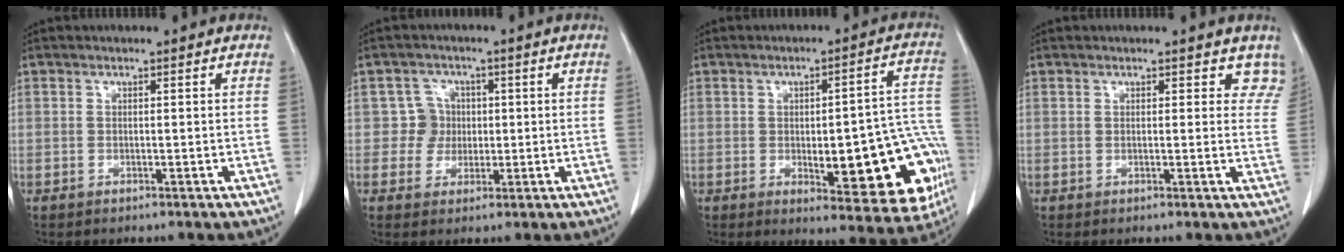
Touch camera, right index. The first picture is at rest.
{"total": 4.1, "force": [0.2, 4.0, 0.1], "torque": [0.009, 0.015, 0.004]}
{"total": 19.1, "force": [-4.3, 5.5, 17.7], "torque": [-0.140, 0.030, -0.030]}
{"total": 3.9, "force": [3.1, 2.1, 0.7], "torque": [0.023, -0.006, 0.013]}